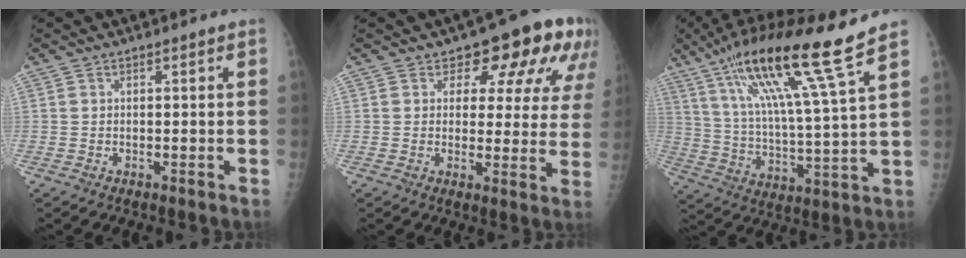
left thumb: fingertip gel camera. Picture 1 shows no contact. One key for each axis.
{"total": 12.5, "fx": 7.6, "fy": 7.1, "fz": 7.0, "tx": -0.028, "ty": -0.030, "tz": 0.076}
{"total": 18.8, "fx": 11.8, "fy": 0.0, "fz": 14.6, "tx": -0.252, "ty": -0.044, "tz": 0.206}